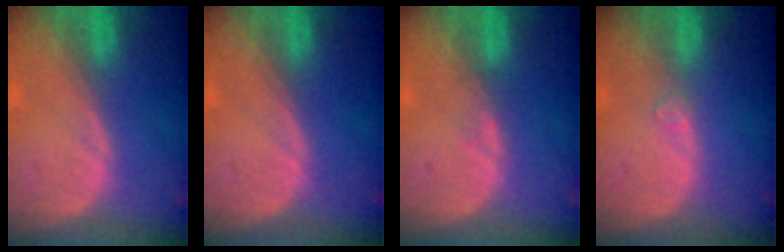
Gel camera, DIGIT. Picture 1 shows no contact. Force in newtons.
{"total": 0.0}
{"total": 1.3, "press": 1.2, "slide": 0.2}
{"total": 0.9, "press": 0.8, "slide": 0.2}